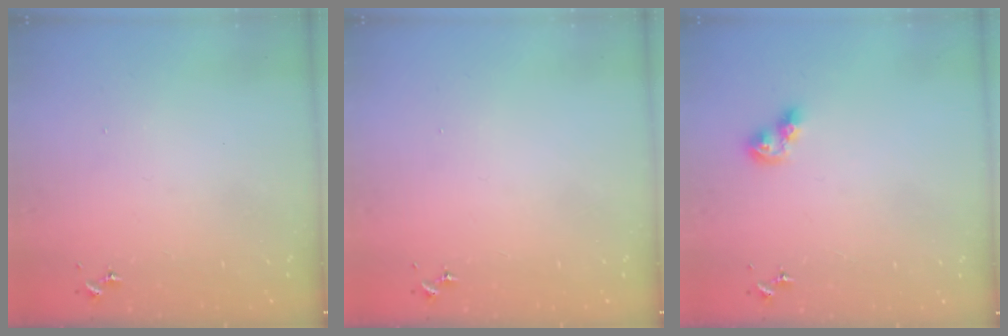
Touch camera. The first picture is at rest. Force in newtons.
{"total": 0.0}
{"total": 6.6, "press": 6.6, "slide": 0.6}